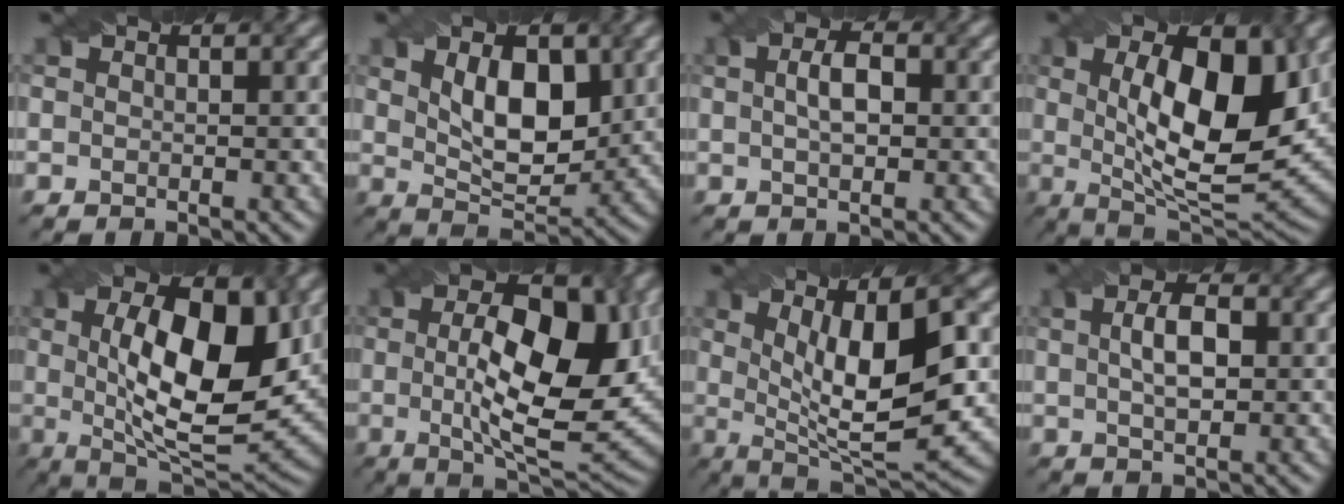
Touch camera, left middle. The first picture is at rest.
{"total": 6.2, "force": [1.6, 3.3, 5.1], "torque": [-0.085, -0.001, 0.032]}
{"total": 2.9, "force": [0.3, 1.4, 2.5], "torque": [-0.052, 0.007, 0.006]}
{"total": 11.5, "force": [1.7, 4.5, 10.5], "torque": [-0.159, -0.001, 0.032]}
{"total": 11.5, "force": [1.6, 4.6, 10.4], "torque": [-0.158, 0.001, 0.029]}
{"total": 11.8, "force": [0.9, 4.6, 10.8], "torque": [-0.165, 0.000, 0.017]}
{"total": 10.2, "force": [1.2, 3.3, 9.6], "torque": [-0.149, -0.005, 0.025]}
{"total": 3.5, "force": [0.5, 1.6, 3.1], "torque": [-0.065, 0.006, 0.010]}